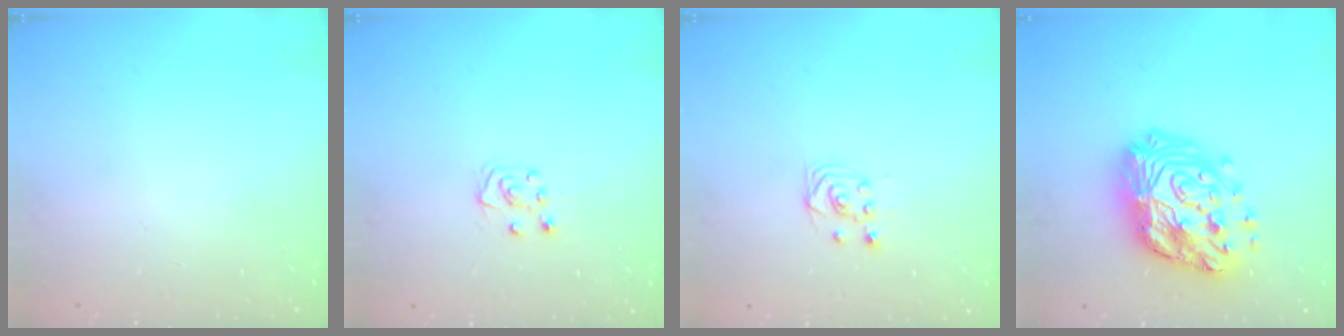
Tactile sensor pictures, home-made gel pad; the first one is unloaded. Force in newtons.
{"total": 5.8, "press": 5.8, "slide": 0.8}
{"total": 2.5, "press": 2.2, "slide": 1.2}
{"total": 21.7, "press": 21.5, "slide": 2.2}